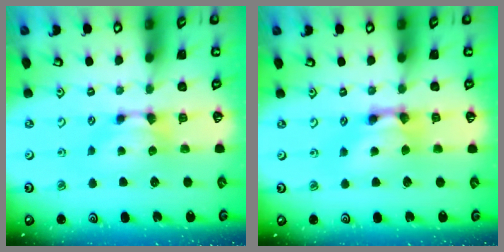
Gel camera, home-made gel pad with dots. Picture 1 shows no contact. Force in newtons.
{"total": 3.0, "press": 3.0, "slide": 0.2}